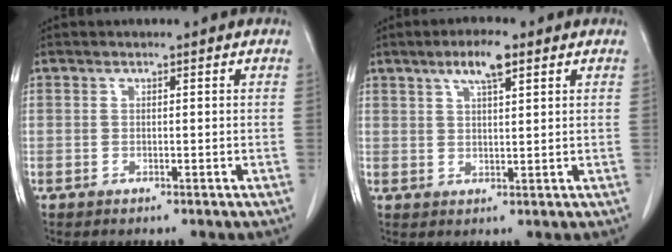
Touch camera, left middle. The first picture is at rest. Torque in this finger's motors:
{"motor_torque": [0.66, -0.56, 0.07, 0.07]}